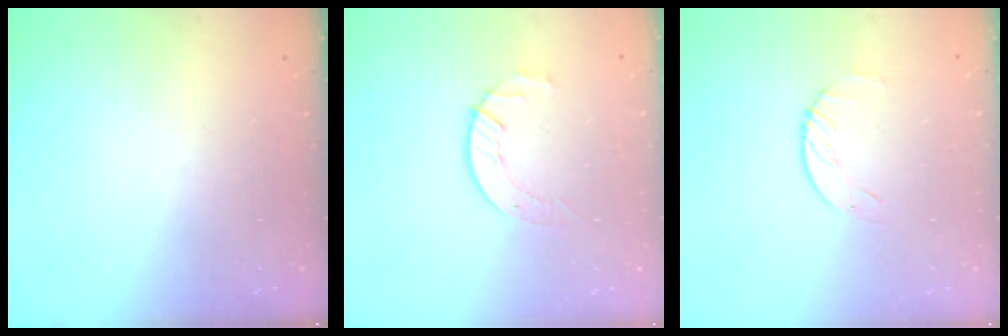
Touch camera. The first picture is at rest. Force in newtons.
{"total": 5.7, "press": 5.7, "slide": 0.4}
{"total": 1.7, "press": 1.7, "slide": 0.2}